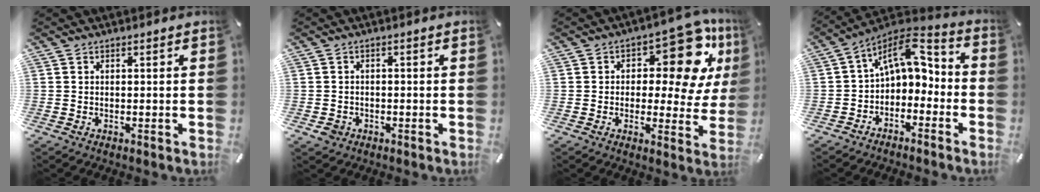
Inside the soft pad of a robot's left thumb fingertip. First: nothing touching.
{"total": 2.4, "force": [-1.1, 2.0, 0.8], "torque": [-0.015, 0.006, -0.021]}
{"total": 15.8, "force": [7.3, 7.9, 11.5], "torque": [-0.145, -0.053, 0.122]}
{"total": 9.9, "force": [2.2, 6.3, 7.3], "torque": [-0.110, -0.003, 0.044]}